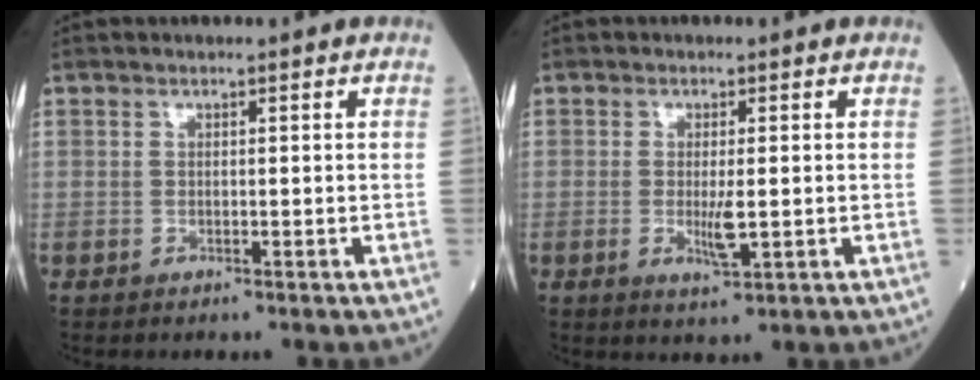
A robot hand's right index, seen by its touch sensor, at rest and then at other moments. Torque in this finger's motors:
{"motor_torque": [0.52, -0.01, 0.27, 0.07]}